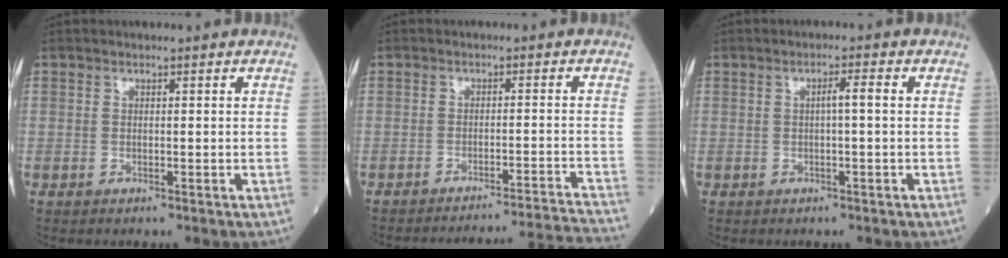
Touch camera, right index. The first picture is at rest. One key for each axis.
{"total": 14.9, "fx": -14.2, "fy": -4.0, "fz": 1.6, "tx": 0.006, "ty": -0.021, "tz": -0.179}
{"total": 2.0, "fx": 0.0, "fy": -0.1, "fz": 2.0, "tx": -0.031, "ty": 0.005, "tz": 0.000}